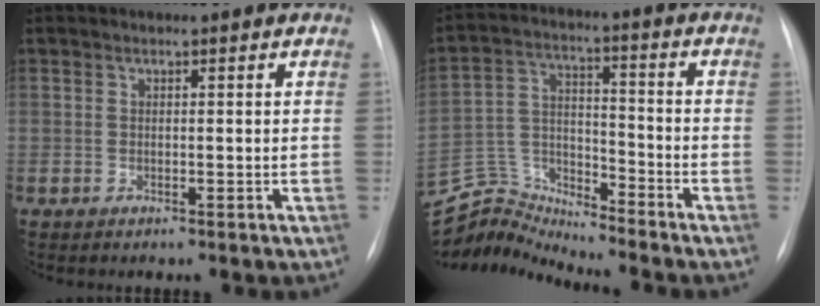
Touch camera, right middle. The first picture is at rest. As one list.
[{"total": 9.6, "force": [-9.5, -0.4, -1.7], "torque": [0.023, 0.045, -0.183]}]